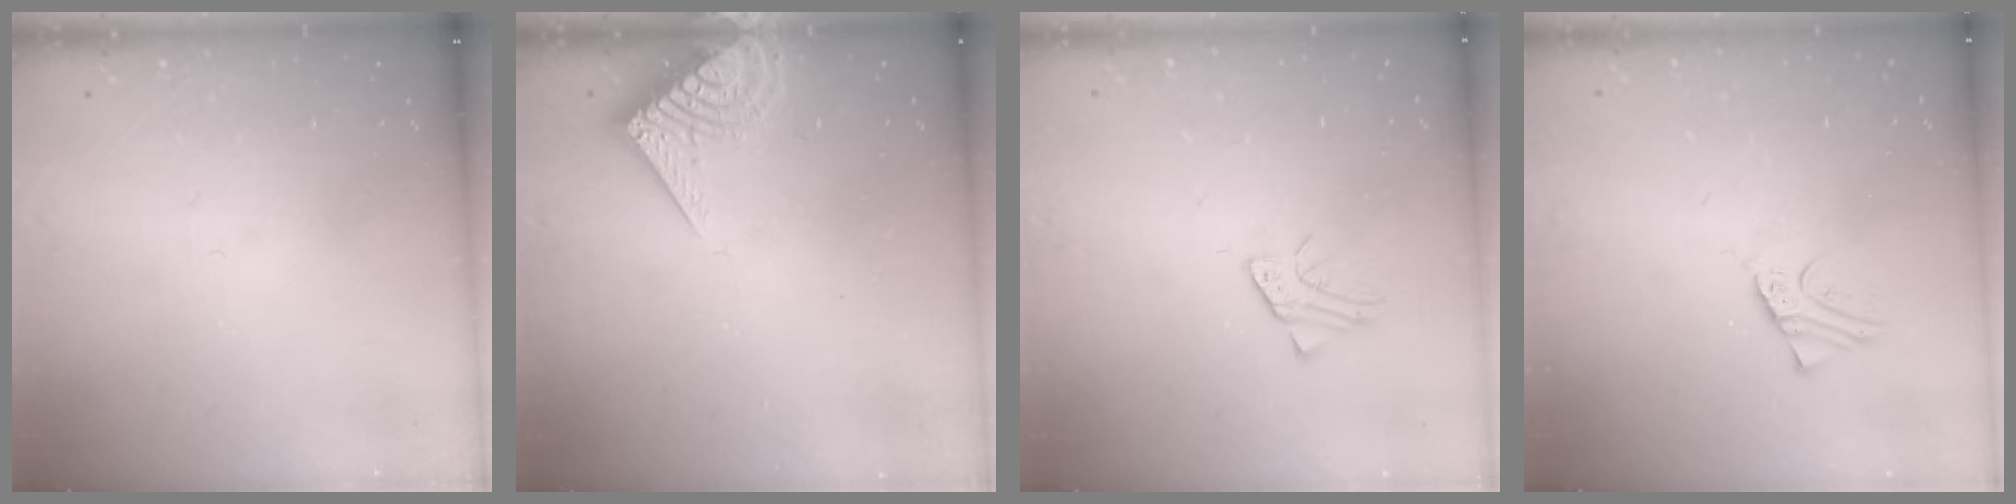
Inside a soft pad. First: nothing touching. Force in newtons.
{"total": 9.1, "press": 9.0, "slide": 0.8}
{"total": 2.3, "press": 2.3, "slide": 0.2}
{"total": 2.0, "press": 2.0, "slide": 0.1}